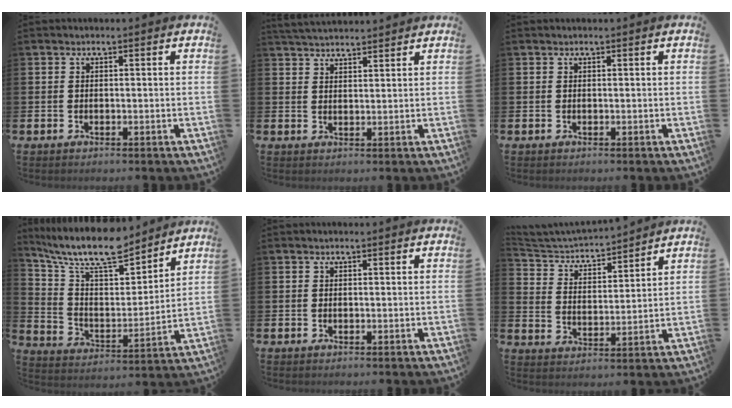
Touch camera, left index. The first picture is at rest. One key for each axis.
{"total": 3.3, "fx": 3.3, "fy": 0.2, "fz": 0.3, "tx": -0.015, "ty": -0.014, "tz": 0.061}
{"total": 0.0}
{"total": 11.4, "fx": 9.9, "fy": 2.8, "fz": 4.8, "tx": -0.117, "ty": -0.066, "tz": 0.172}
{"total": 0.0}
{"total": 3.9, "fx": 3.8, "fy": 0.9, "fz": 0.3, "tx": -0.037, "ty": -0.033, "tz": 0.061}